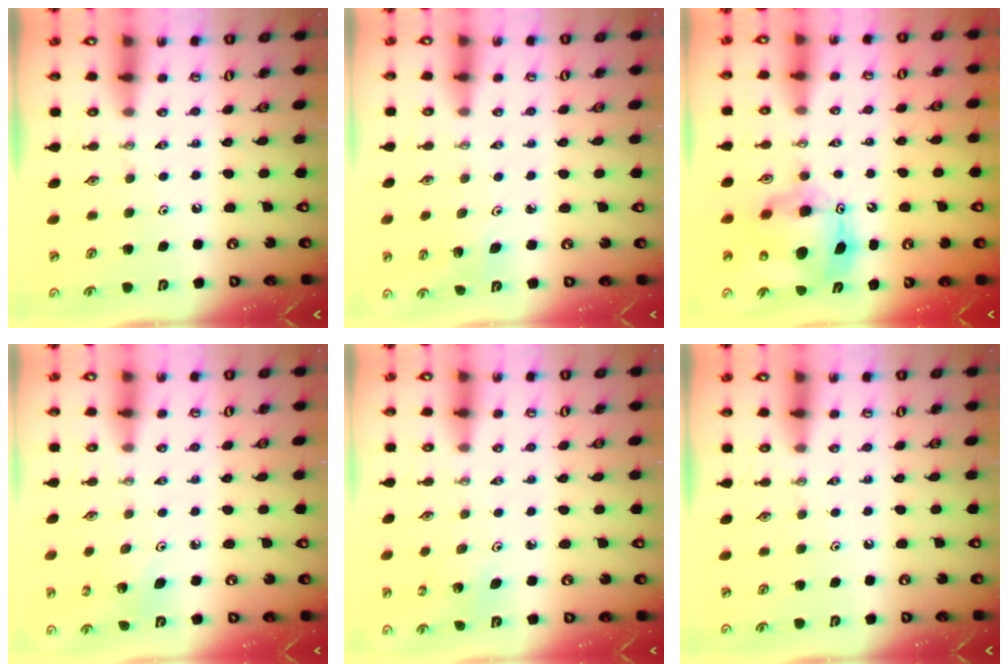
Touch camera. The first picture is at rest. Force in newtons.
{"total": 2.8, "press": 2.7, "slide": 1.0}
{"total": 12.5, "press": 12.5, "slide": 1.1}
{"total": 3.6, "press": 3.5, "slide": 0.7}
{"total": 2.2, "press": 2.2, "slide": 0.2}
{"total": 0.0}